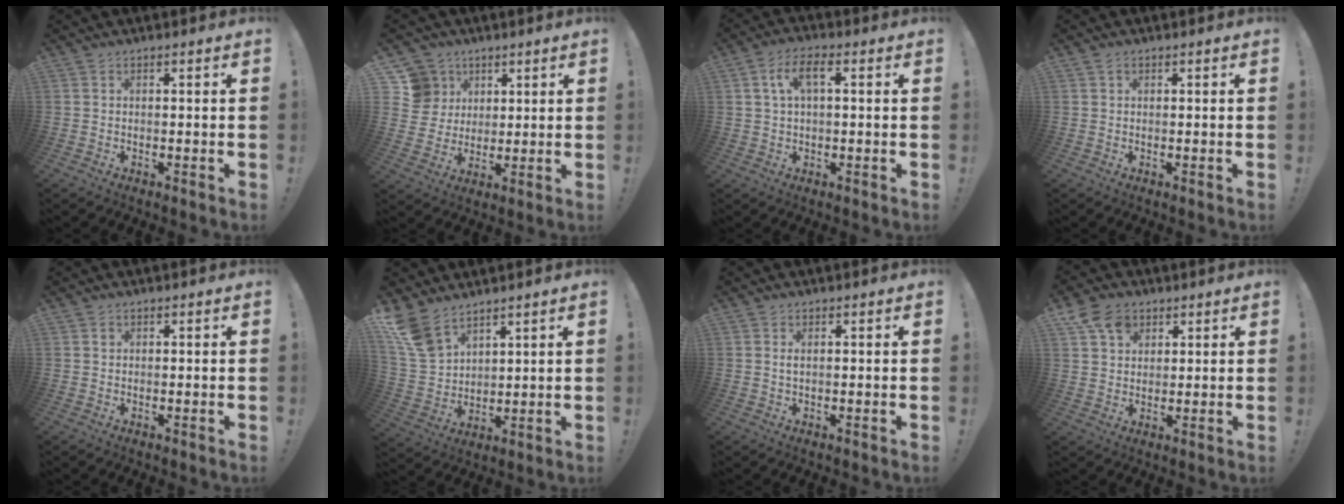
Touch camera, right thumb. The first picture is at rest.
{"total": 9.9, "force": [4.0, 8.8, 1.9], "torque": [-0.038, -0.017, 0.087]}
{"total": 6.7, "force": [1.6, 3.3, 5.6], "torque": [-0.113, 0.013, 0.028]}
{"total": 0.7, "force": [0.5, 0.5, 0.3], "torque": [0.000, -0.002, 0.007]}
{"total": 0.5, "force": [0.2, 0.5, 0.1], "torque": [-0.004, 0.002, 0.003]}
{"total": 11.8, "force": [8.9, 6.0, 4.8], "torque": [-0.109, -0.048, 0.180]}
{"total": 1.0, "force": [0.1, 0.1, 1.0], "torque": [-0.020, 0.000, 0.002]}
{"total": 8.4, "force": [4.2, 6.4, 3.3], "torque": [-0.043, -0.019, 0.083]}